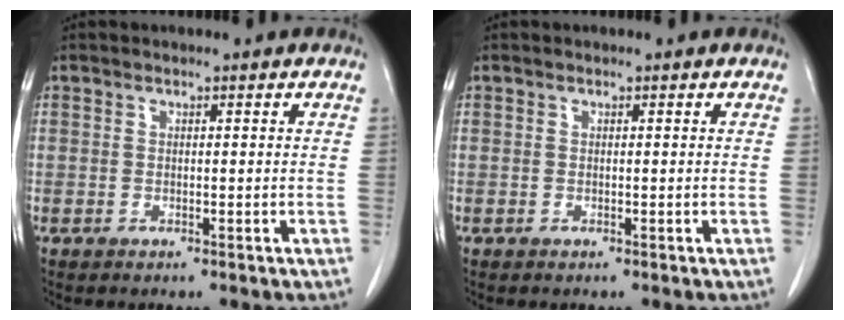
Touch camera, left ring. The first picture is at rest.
{"total": 0.0}